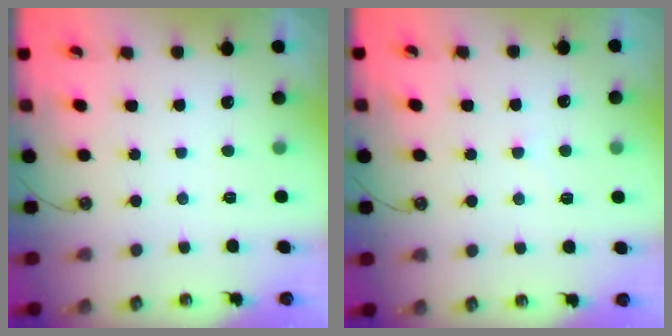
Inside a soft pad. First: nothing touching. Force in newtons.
{"total": 3.0, "press": 3.0, "slide": 0.5}